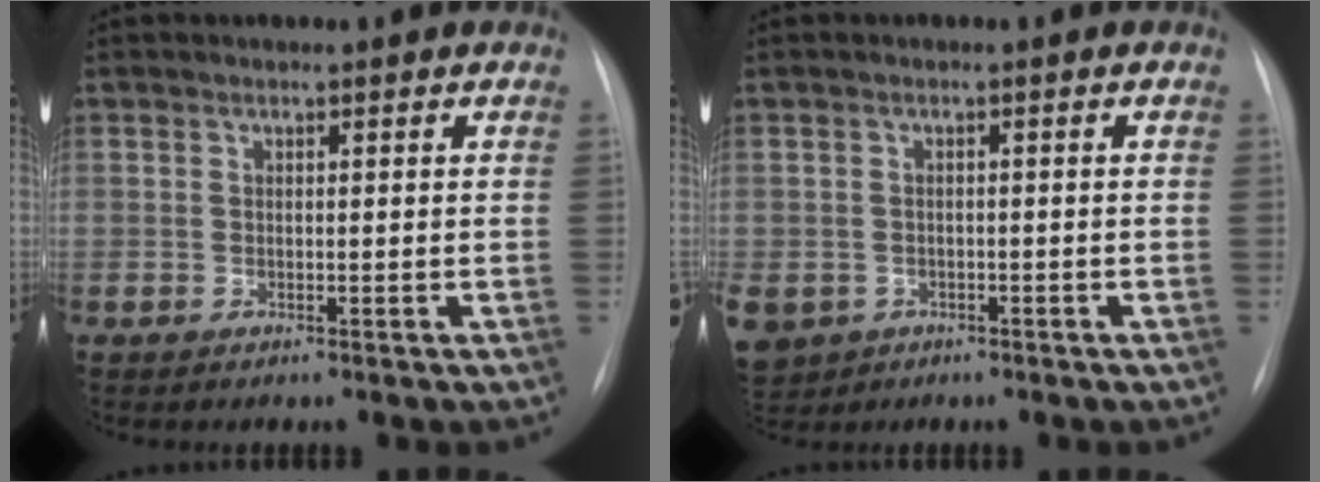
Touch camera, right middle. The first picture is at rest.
{"total": 9.6, "force": [-4.6, 7.9, 3.1], "torque": [-0.099, -0.002, -0.063]}